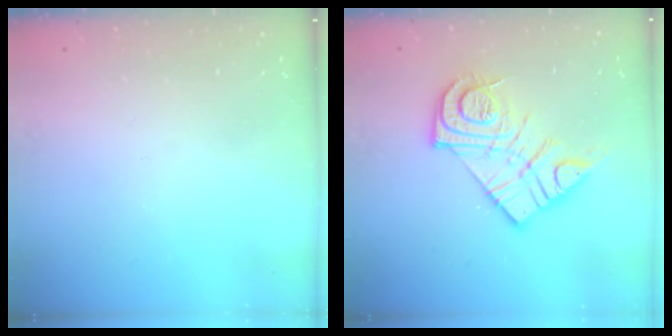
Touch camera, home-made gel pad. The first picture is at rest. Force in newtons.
{"total": 15.4, "press": 15.4, "slide": 1.3}